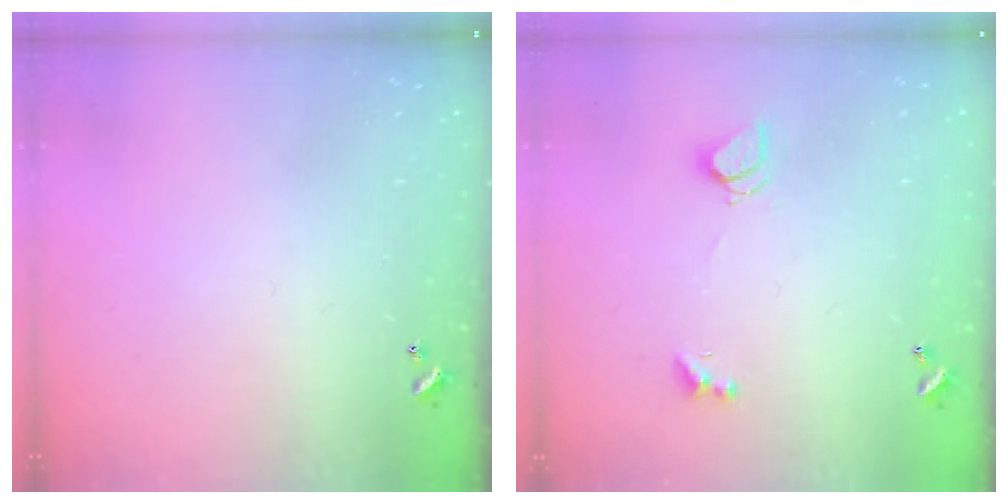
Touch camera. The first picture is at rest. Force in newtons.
{"total": 2.5, "press": 2.5, "slide": 0.6}